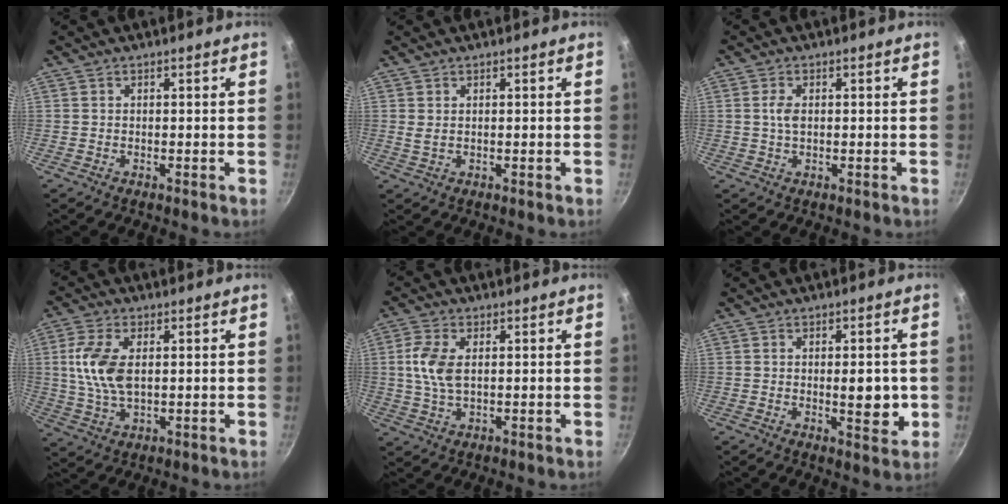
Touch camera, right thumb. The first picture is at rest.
{"total": 1.1, "force": [0.5, 0.4, 0.9], "torque": [-0.018, -0.003, 0.010]}
{"total": 2.6, "force": [0.4, 1.4, 2.1], "torque": [-0.042, 0.001, 0.006]}
{"total": 9.8, "force": [1.5, 5.3, 8.1], "torque": [-0.163, 0.000, 0.030]}
{"total": 7.0, "force": [1.1, 3.8, 5.8], "torque": [-0.121, 0.004, 0.020]}
{"total": 6.4, "force": [-0.5, 2.8, 5.8], "torque": [-0.059, -0.009, -0.005]}